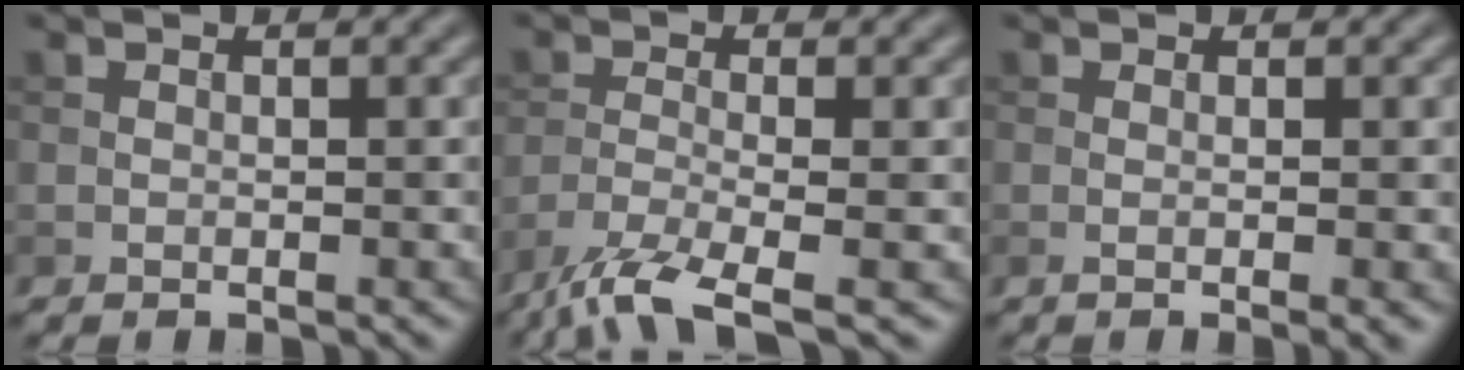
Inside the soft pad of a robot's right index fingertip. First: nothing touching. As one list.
[{"total": 5.7, "force": [-4.2, 1.1, 3.7], "torque": [-0.069, -0.010, -0.090]}, {"total": 1.9, "force": [-0.1, 0.5, 1.9], "torque": [-0.026, 0.000, -0.007]}]